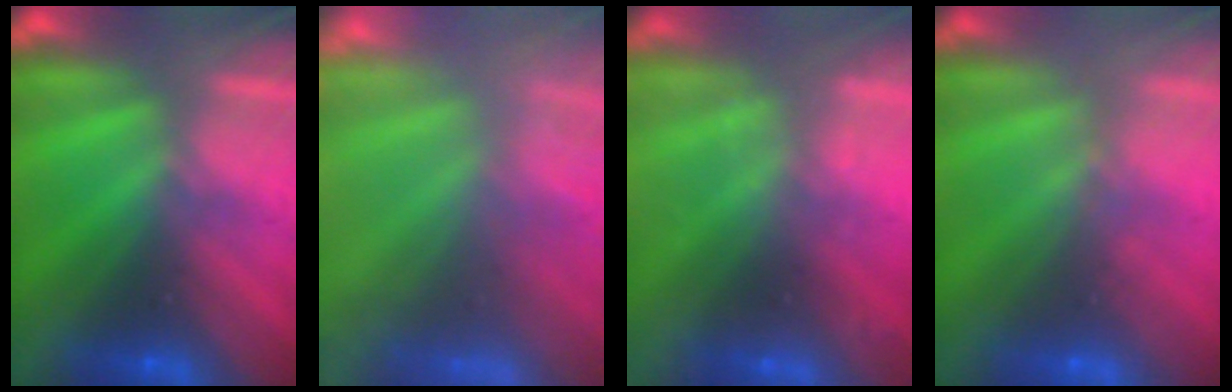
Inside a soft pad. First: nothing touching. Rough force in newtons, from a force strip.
{"total": 5.9}
{"total": 2.2}
{"total": 1.7}